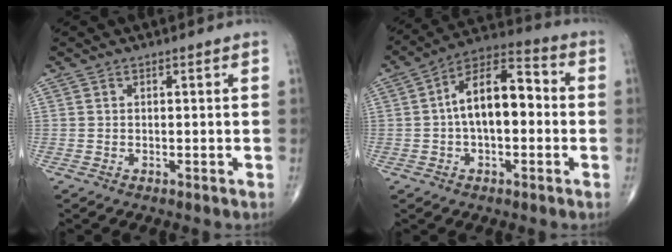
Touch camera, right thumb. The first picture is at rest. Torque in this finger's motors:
{"motor_torque": [1.30, 2.79, 0.62, -0.62, 0.30]}